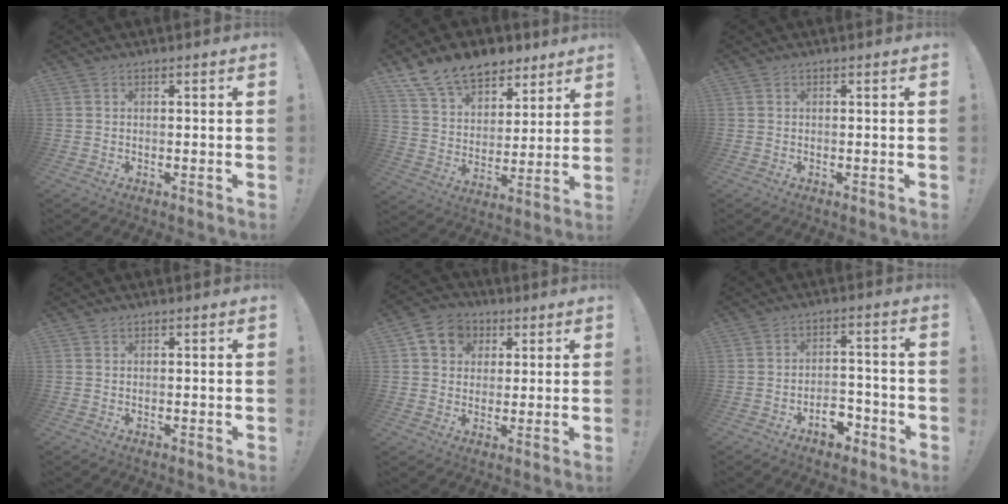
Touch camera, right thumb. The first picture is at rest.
{"total": 15.1, "force": [11.1, 8.7, 5.3], "torque": [-0.095, -0.072, 0.210]}
{"total": 0.0}
{"total": 0.5, "force": [0.5, 0.3, 0.0], "torque": [0.006, -0.003, 0.008]}
{"total": 9.3, "force": [3.3, 7.9, 3.6], "torque": [-0.050, -0.007, 0.068]}
{"total": 7.4, "force": [-4.4, 4.5, 3.8], "torque": [-0.038, 0.041, -0.072]}